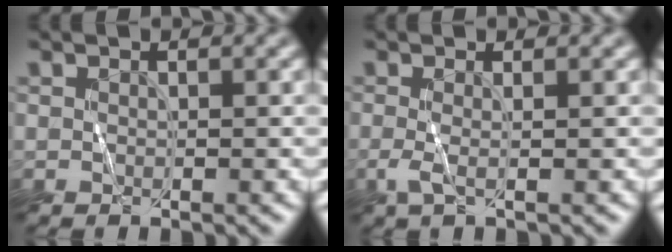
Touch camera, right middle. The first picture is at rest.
{"total": 1.2, "force": [-0.6, 0.0, 1.1], "torque": [-0.029, 0.002, -0.014]}